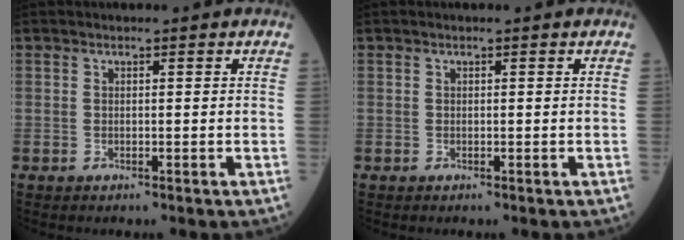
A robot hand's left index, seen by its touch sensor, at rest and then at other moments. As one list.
[{"total": 0.0}]